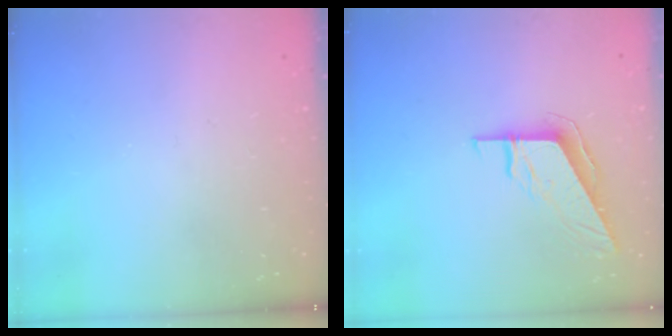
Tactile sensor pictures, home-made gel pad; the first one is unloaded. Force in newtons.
{"total": 8.6, "press": 8.6, "slide": 0.2}